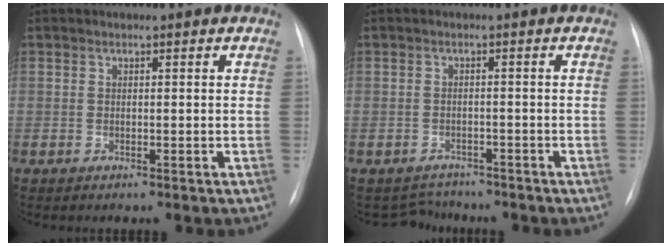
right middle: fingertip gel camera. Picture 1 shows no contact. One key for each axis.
{"total": 3.1, "fx": -2.9, "fy": 0.9, "fz": -0.8, "tx": 0.005, "ty": 0.003, "tz": -0.042}